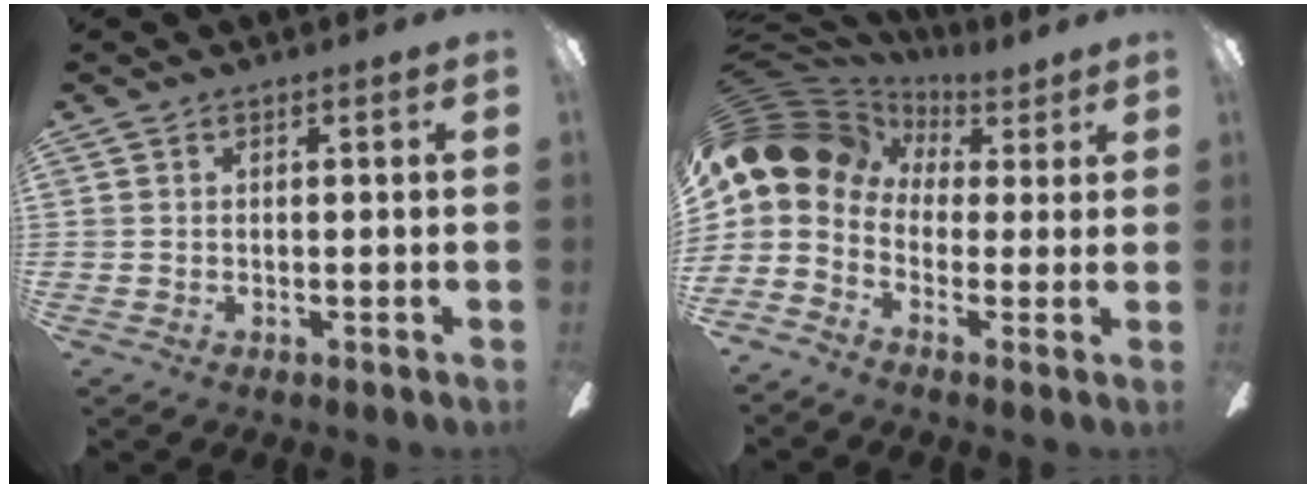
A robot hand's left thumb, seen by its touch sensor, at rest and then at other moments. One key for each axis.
{"total": 10.6, "fx": 1.5, "fy": 8.6, "fz": 5.9, "tx": -0.145, "ty": -0.002, "tz": 0.030}